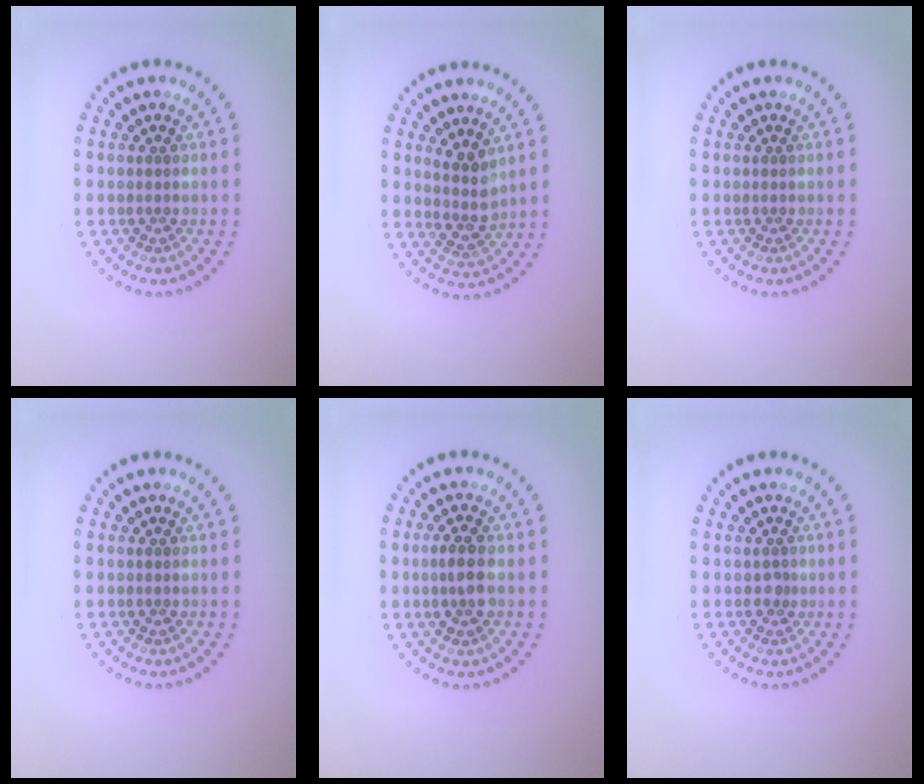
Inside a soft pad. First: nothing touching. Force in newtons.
{"total": 2.4, "press": 2.0, "slide": 1.4}
{"total": 0.0}
{"total": 0.0}
{"total": 2.4, "press": 2.3, "slide": 0.4}
{"total": 0.8, "press": 0.6, "slide": 0.5}